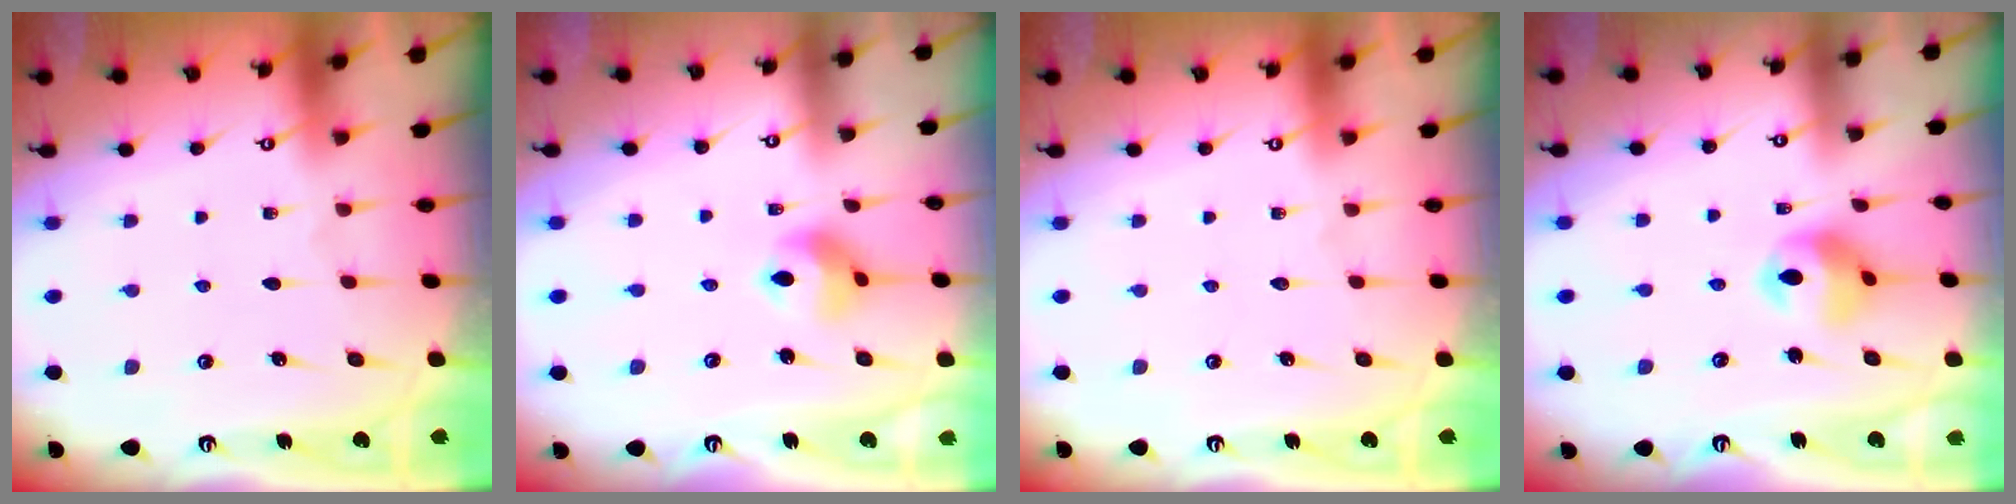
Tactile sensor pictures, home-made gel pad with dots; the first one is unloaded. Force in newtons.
{"total": 7.5, "press": 7.5, "slide": 0.2}
{"total": 0.0}
{"total": 10.8, "press": 10.7, "slide": 1.3}